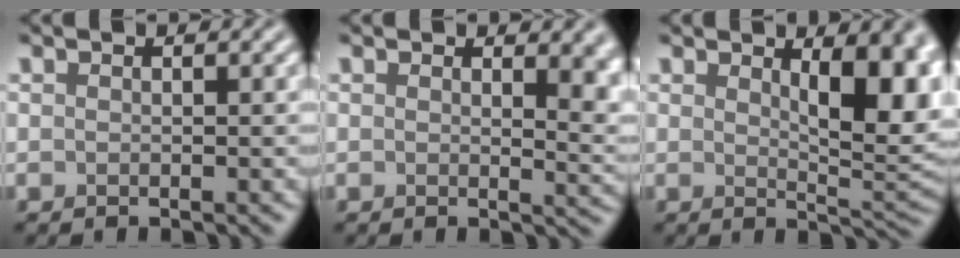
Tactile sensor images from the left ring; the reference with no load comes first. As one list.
[{"total": 4.5, "force": [1.5, 2.0, 3.7], "torque": [-0.029, -0.009, 0.026]}, {"total": 6.9, "force": [2.0, 2.6, 6.0], "torque": [-0.081, -0.007, 0.037]}]